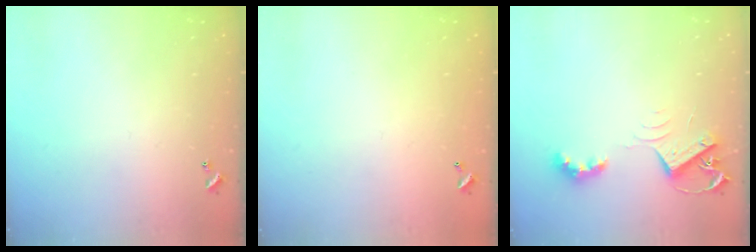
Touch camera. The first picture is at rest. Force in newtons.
{"total": 2.8, "press": 2.8, "slide": 0.1}
{"total": 6.5, "press": 6.5, "slide": 0.9}